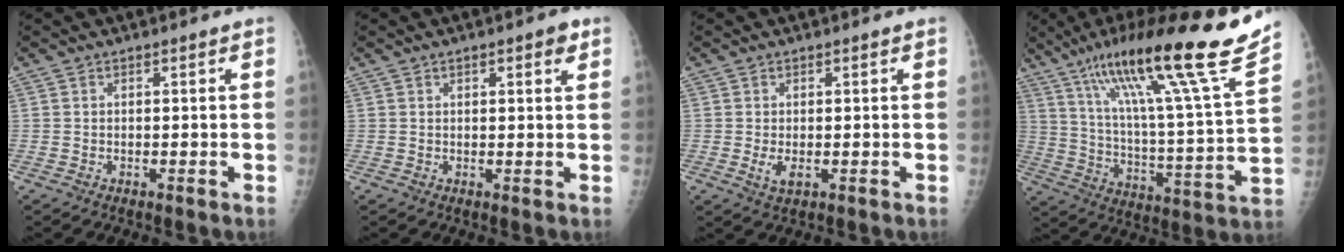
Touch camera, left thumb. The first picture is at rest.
{"total": 3.0, "force": [1.6, 1.0, 2.3], "torque": [-0.024, -0.004, 0.018]}
{"total": 2.5, "force": [-0.3, 1.2, 2.1], "torque": [-0.040, -0.006, -0.002]}
{"total": 26.6, "force": [18.1, 1.8, 19.4], "torque": [-0.298, -0.065, 0.294]}